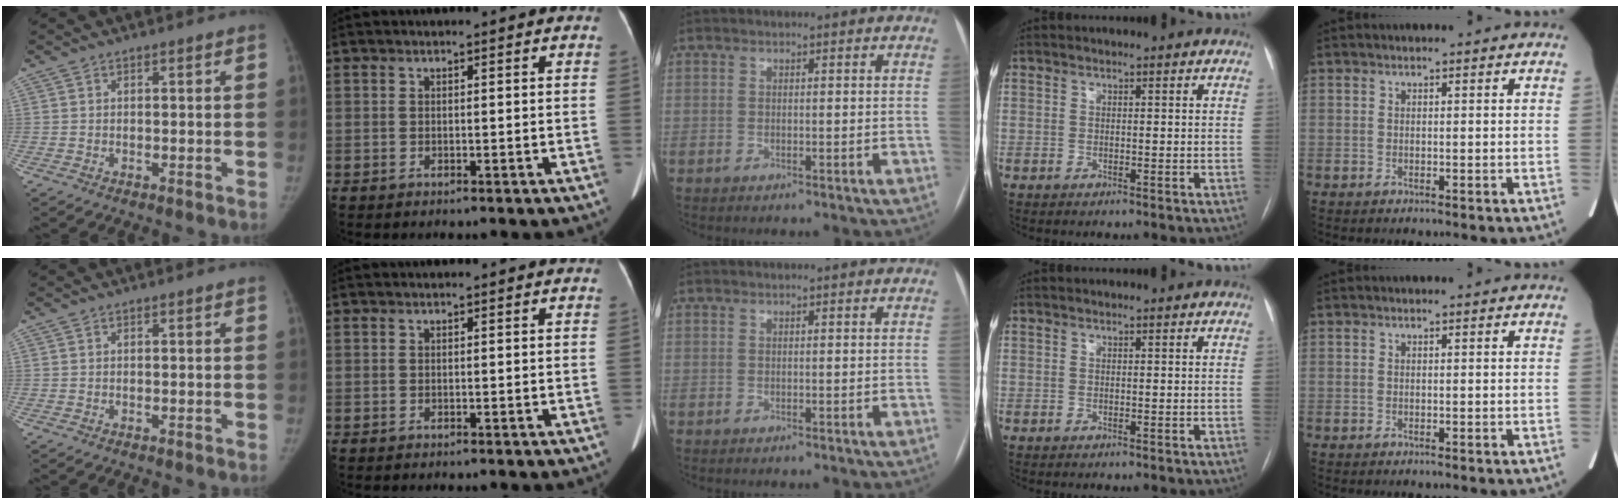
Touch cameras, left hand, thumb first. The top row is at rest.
{}